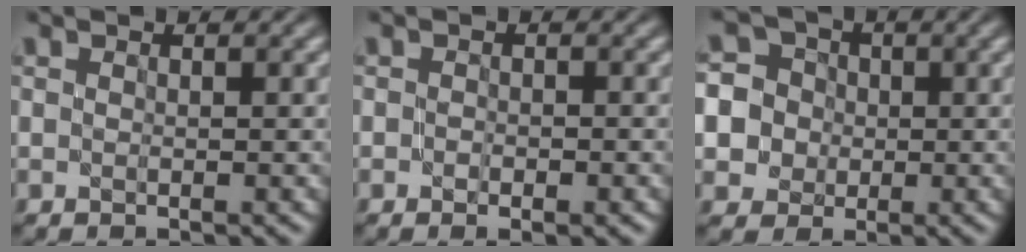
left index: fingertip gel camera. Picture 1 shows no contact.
{"total": 1.5, "force": [-0.6, 0.8, 1.1], "torque": [-0.015, -0.003, -0.008]}
{"total": 7.8, "force": [-0.4, 7.4, 2.4], "torque": [-0.052, 0.022, -0.023]}